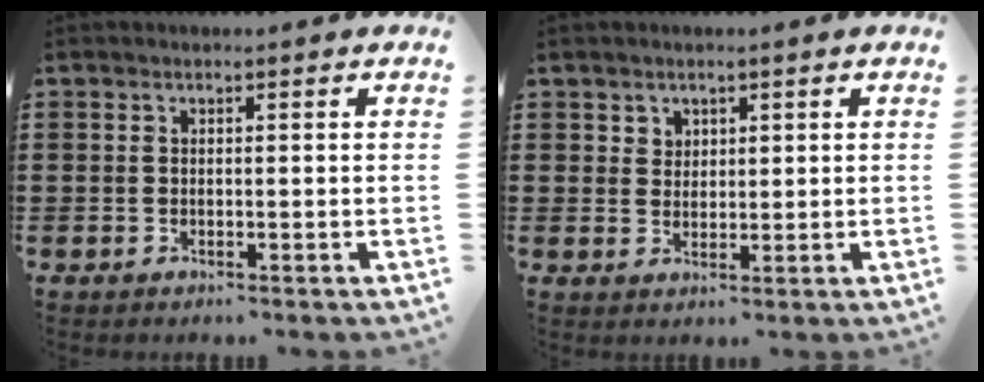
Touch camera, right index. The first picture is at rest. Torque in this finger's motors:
{"motor_torque": [0.02, 0.11, 0.04, 0.02]}